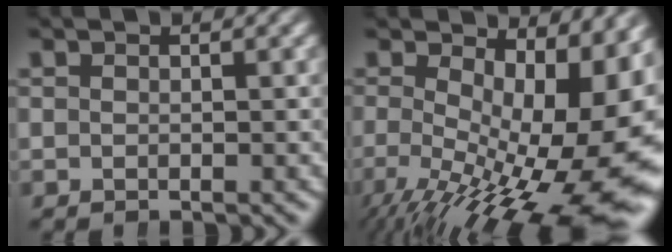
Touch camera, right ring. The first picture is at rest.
{"total": 14.0, "force": [-3.4, 7.2, 11.5], "torque": [-0.151, -0.053, -0.024]}